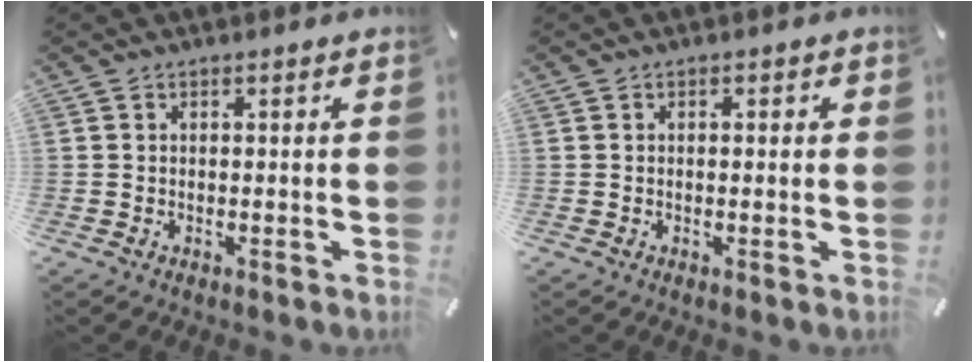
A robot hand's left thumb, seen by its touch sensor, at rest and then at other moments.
{"total": 1.0, "force": [0.0, 0.3, 0.9], "torque": [-0.016, 0.002, -0.001]}